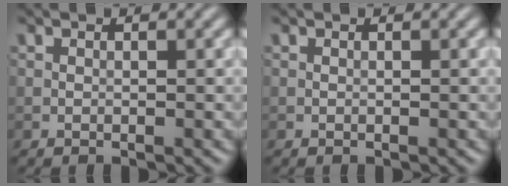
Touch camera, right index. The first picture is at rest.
{"total": 0.0}